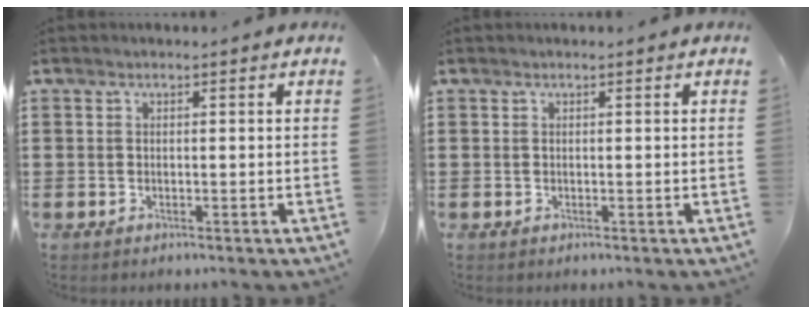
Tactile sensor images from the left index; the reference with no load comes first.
{"total": 0.0}